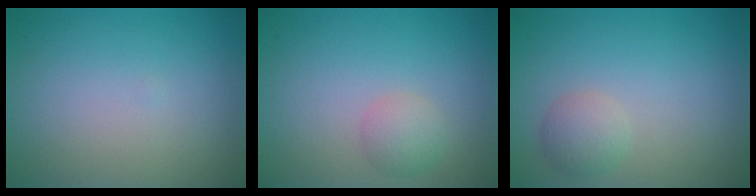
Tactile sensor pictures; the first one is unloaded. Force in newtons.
{"total": 1.9, "press": 1.9, "slide": 0.1}
{"total": 2.0, "press": 2.0, "slide": 0.1}